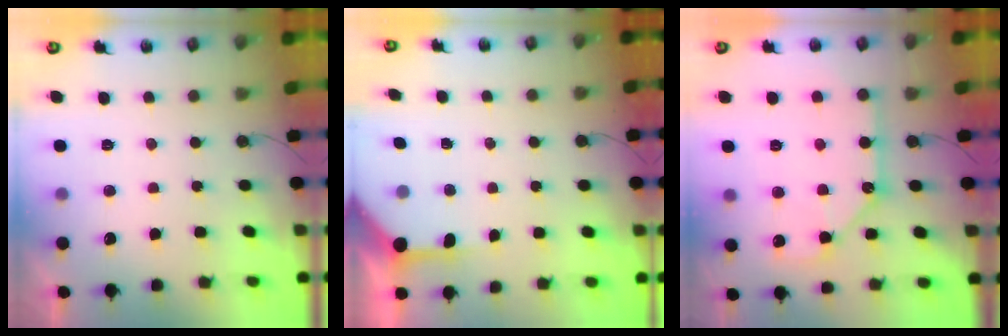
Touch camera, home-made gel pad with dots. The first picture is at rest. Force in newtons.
{"total": 5.4, "press": 5.4, "slide": 0.3}
{"total": 10.9, "press": 10.9, "slide": 1.2}